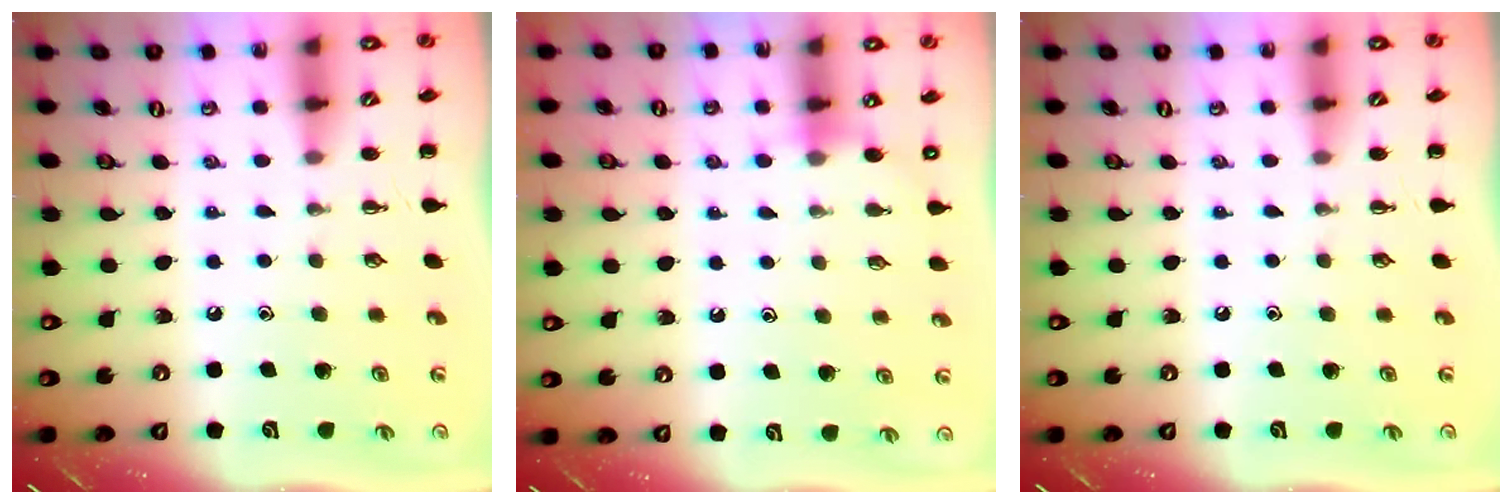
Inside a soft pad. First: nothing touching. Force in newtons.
{"total": 5.2, "press": 5.0, "slide": 1.3}
{"total": 0.0}